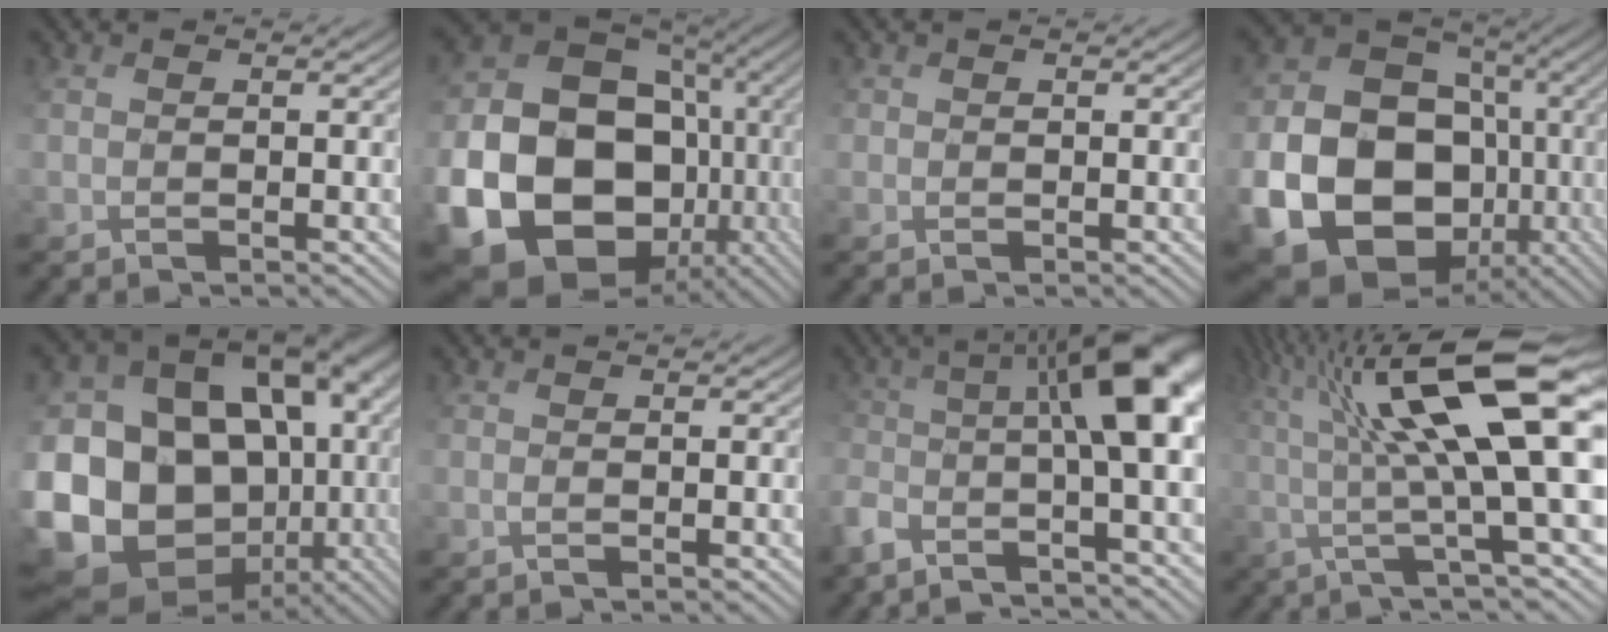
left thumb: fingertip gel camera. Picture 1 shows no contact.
{"total": 25.0, "force": [-4.6, 20.6, 13.4], "torque": [-0.314, -0.062, -0.086]}
{"total": 1.2, "force": [-0.3, 1.2, 0.0], "torque": [0.004, -0.005, -0.009]}
{"total": 22.1, "force": [-5.6, 18.2, 11.2], "torque": [-0.242, -0.062, -0.097]}
{"total": 22.0, "force": [-2.6, 17.7, 12.8], "torque": [-0.293, -0.021, -0.028]}
{"total": 0.0}
{"total": 11.9, "force": [-3.4, 3.4, 10.9], "torque": [-0.175, -0.003, -0.067]}
{"total": 17.0, "force": [3.3, 3.6, 16.3], "torque": [-0.272, 0.007, 0.071]}